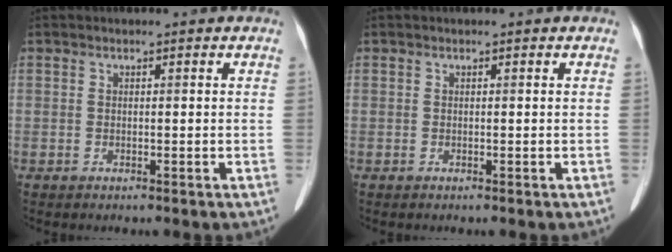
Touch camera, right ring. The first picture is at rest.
{"total": 0.0}